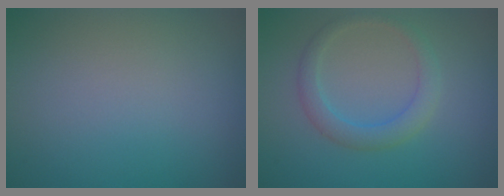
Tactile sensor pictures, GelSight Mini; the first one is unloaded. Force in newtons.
{"total": 2.4, "press": 2.4, "slide": 0.1}